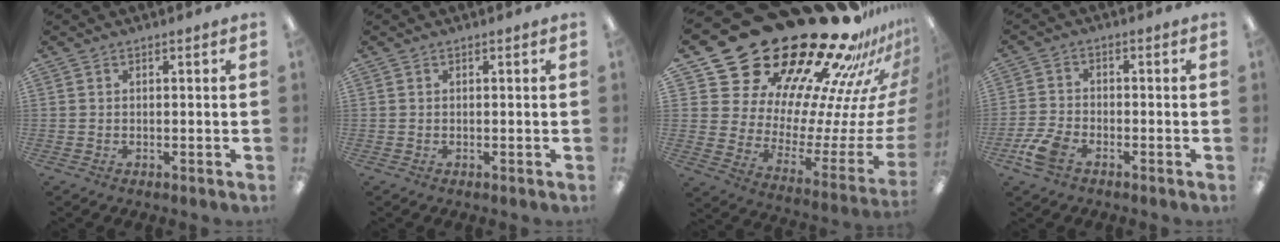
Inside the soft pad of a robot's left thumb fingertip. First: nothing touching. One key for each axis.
{"total": 0.0}
{"total": 34.8, "fx": 27.2, "fy": 15.0, "fz": 15.7, "tx": -0.171, "ty": -0.268, "tz": 0.529}
{"total": 6.3, "fx": -3.7, "fy": 3.4, "fz": 3.7, "tx": -0.085, "ty": 0.012, "tz": -0.071}